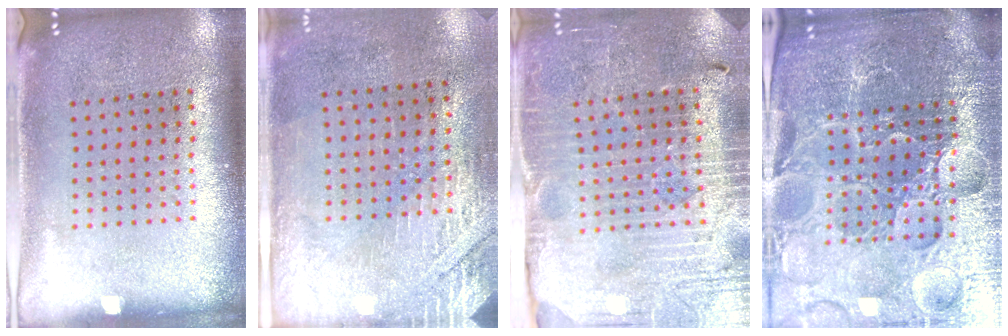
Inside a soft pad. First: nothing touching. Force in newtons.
{"total": 2.9, "press": 2.5, "slide": 1.5}
{"total": 3.8, "press": 3.7, "slide": 0.9}
{"total": 6.0, "press": 5.4, "slide": 2.7}